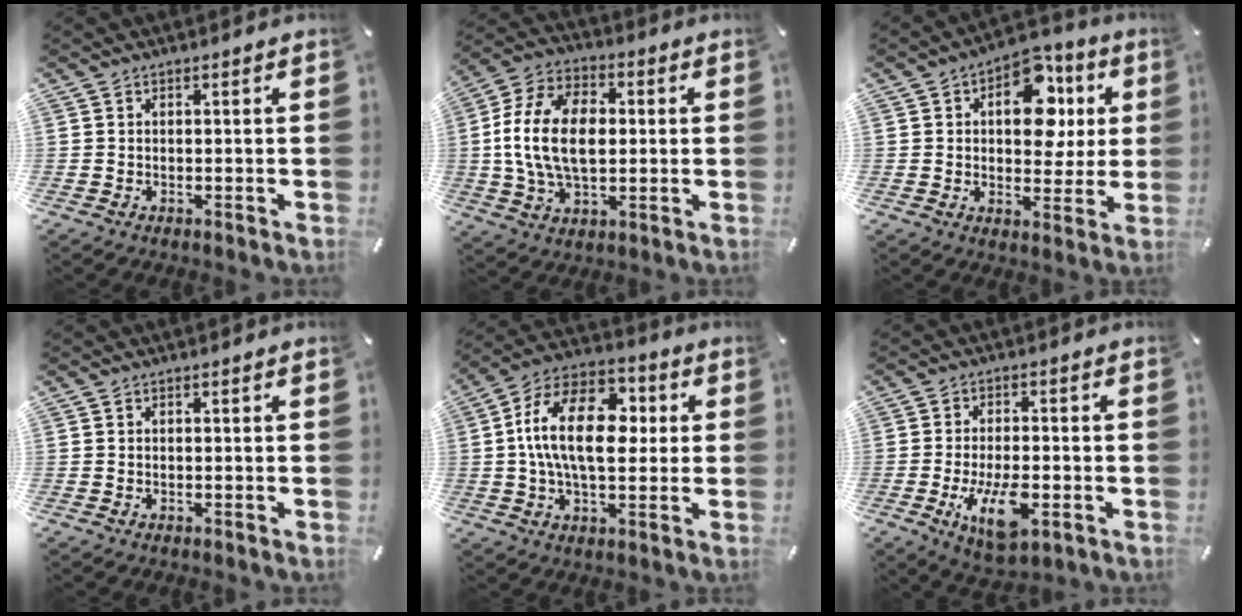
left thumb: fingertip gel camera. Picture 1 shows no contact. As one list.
[{"total": 16.4, "force": [0.2, 10.8, 12.3], "torque": [-0.273, 0.013, 0.004]}, {"total": 14.4, "force": [4.1, 9.3, 10.2], "torque": [-0.134, -0.008, 0.068]}, {"total": 0.0}, {"total": 18.2, "force": [1.9, 10.8, 14.5], "torque": [-0.292, 0.009, 0.027]}, {"total": 11.1, "force": [-3.6, 5.2, 9.1], "torque": [-0.169, -0.005, -0.060]}]